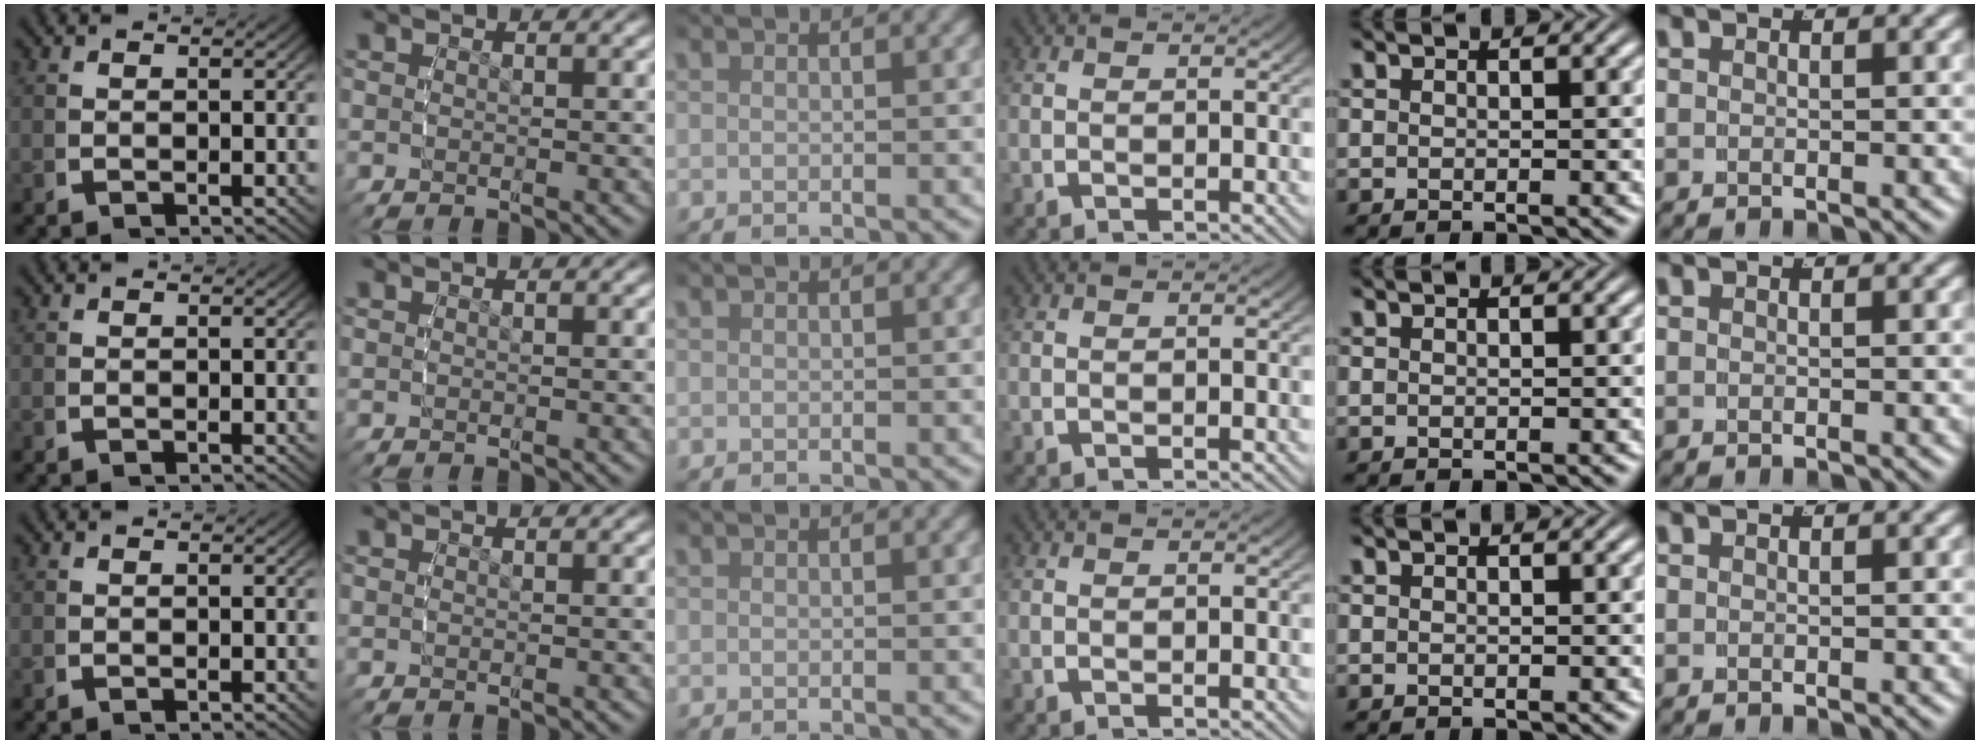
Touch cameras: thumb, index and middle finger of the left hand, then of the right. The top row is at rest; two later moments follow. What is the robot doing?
{"motion": "reach", "object": "paper towel"}